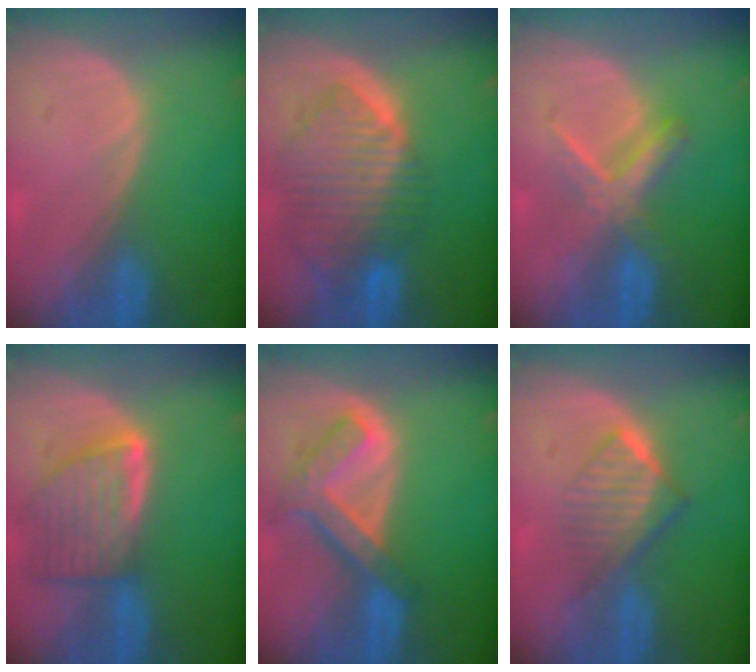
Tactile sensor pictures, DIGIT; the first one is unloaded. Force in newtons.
{"total": 10.0, "press": 8.6, "slide": 5.1}
{"total": 5.5, "press": 5.5, "slide": 0.7}
{"total": 8.2, "press": 7.4, "slide": 3.4}
{"total": 7.6, "press": 6.4, "slide": 4.0}
{"total": 6.5, "press": 5.5, "slide": 3.4}